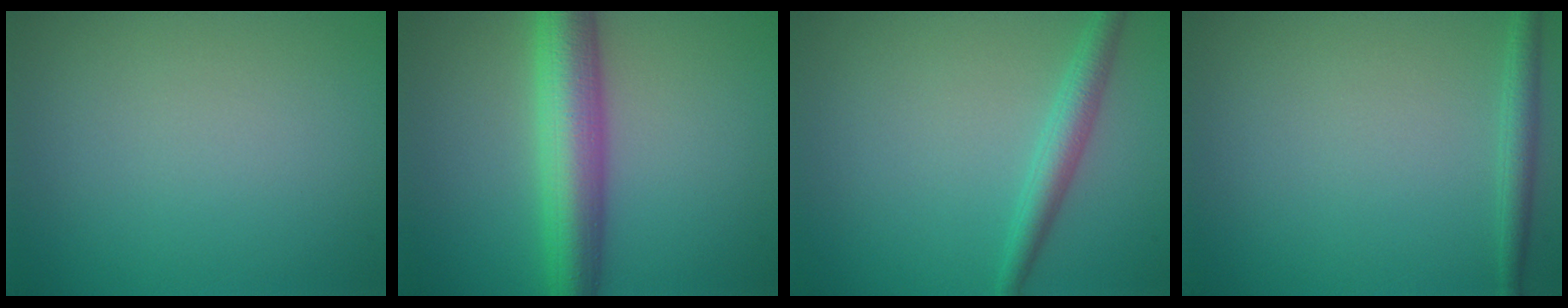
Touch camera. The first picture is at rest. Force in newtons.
{"total": 6.6, "press": 6.6, "slide": 0.0}
{"total": 2.6, "press": 2.6, "slide": 0.1}
{"total": 1.8, "press": 1.8, "slide": 0.1}